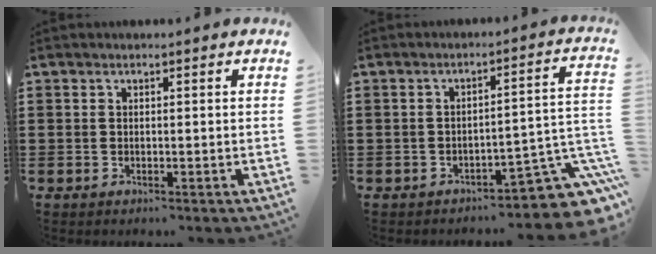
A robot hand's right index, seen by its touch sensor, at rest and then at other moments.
{"total": 6.5, "force": [-4.1, 2.1, 4.6], "torque": [-0.066, -0.006, -0.074]}